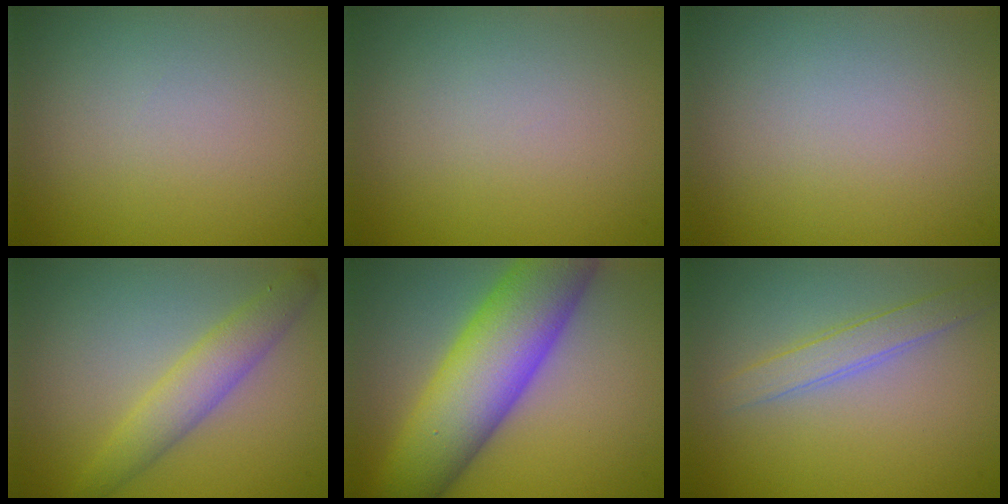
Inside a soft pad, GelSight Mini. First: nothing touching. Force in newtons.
{"total": 0.0}
{"total": 0.0}
{"total": 2.6, "press": 2.6, "slide": 0.0}
{"total": 11.2, "press": 11.2, "slide": 0.2}
{"total": 2.3, "press": 2.3, "slide": 0.1}